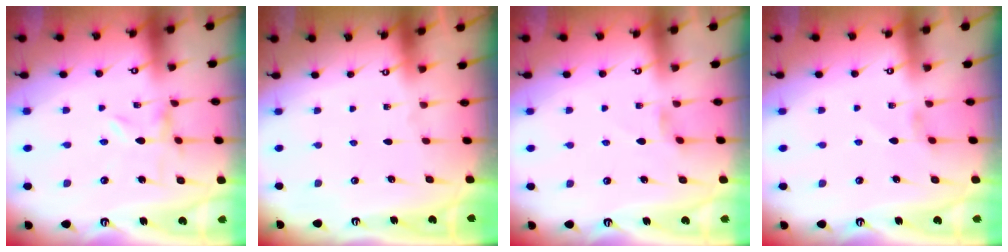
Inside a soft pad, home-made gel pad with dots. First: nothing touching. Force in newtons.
{"total": 0.0}
{"total": 0.9, "press": 0.8, "slide": 0.4}
{"total": 1.7, "press": 1.7, "slide": 0.3}